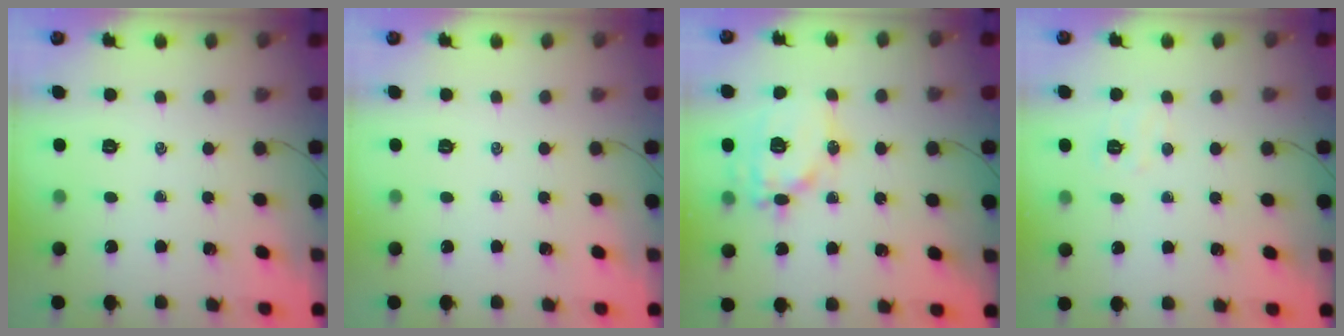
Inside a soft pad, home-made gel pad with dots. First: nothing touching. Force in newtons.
{"total": 0.0}
{"total": 14.7, "press": 14.5, "slide": 2.3}
{"total": 5.3, "press": 5.1, "slide": 1.1}